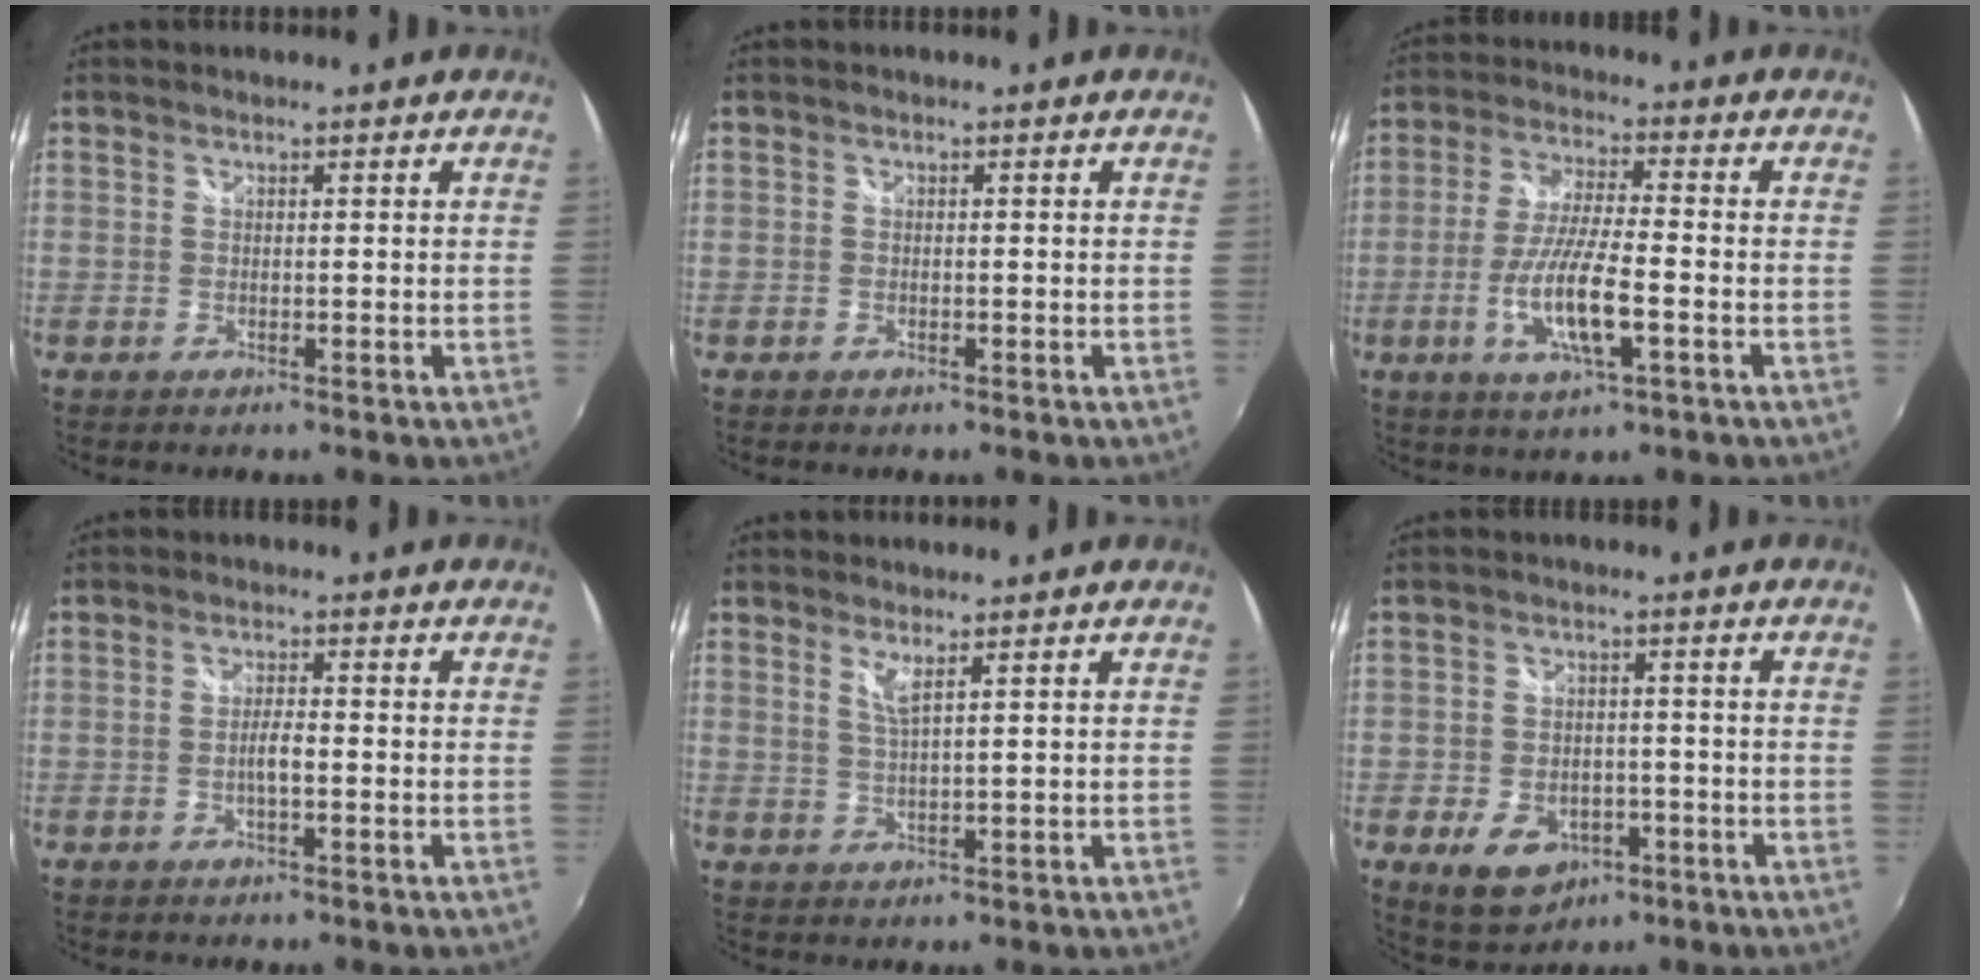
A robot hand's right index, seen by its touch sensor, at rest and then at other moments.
{"total": 0.7, "force": [-0.5, 0.6, 0.1], "torque": [-0.003, -0.003, -0.010]}
{"total": 11.0, "force": [-3.6, 2.1, 10.2], "torque": [-0.206, -0.010, -0.068]}
{"total": 2.4, "force": [-0.9, 0.4, 2.2], "torque": [-0.044, 0.002, -0.017]}
{"total": 2.4, "force": [1.4, -0.1, 1.9], "torque": [-0.039, -0.006, 0.024]}
{"total": 9.9, "force": [-4.6, 7.2, 5.1], "torque": [-0.127, -0.006, -0.061]}